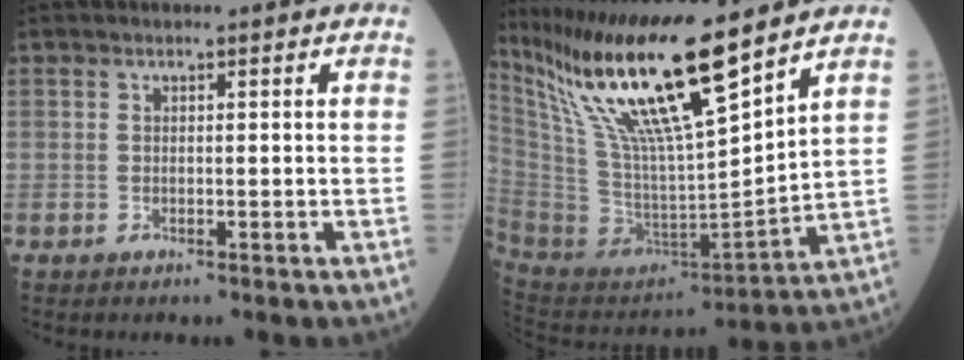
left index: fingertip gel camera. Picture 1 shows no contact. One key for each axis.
{"total": 20.9, "fx": 14.9, "fy": 1.2, "fz": 14.6, "tx": -0.271, "ty": -0.006, "tz": 0.282}